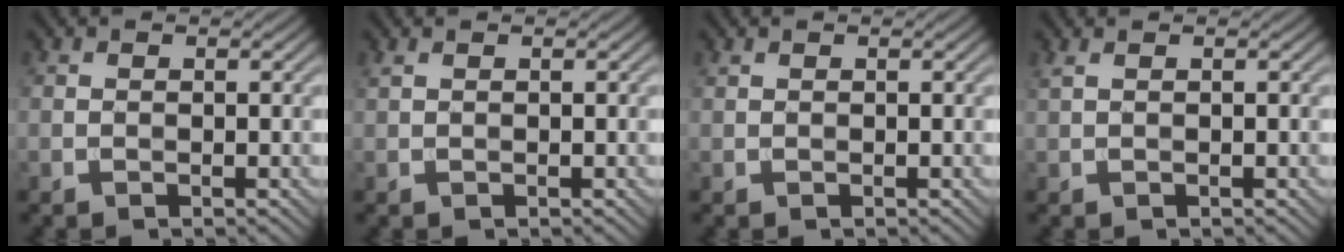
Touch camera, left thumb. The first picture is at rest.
{"total": 0.6, "force": [0.4, 0.1, 0.4], "torque": [-0.013, 0.006, 0.008]}
{"total": 0.0}
{"total": 1.0, "force": [0.5, 0.2, 0.8], "torque": [-0.021, 0.007, 0.006]}